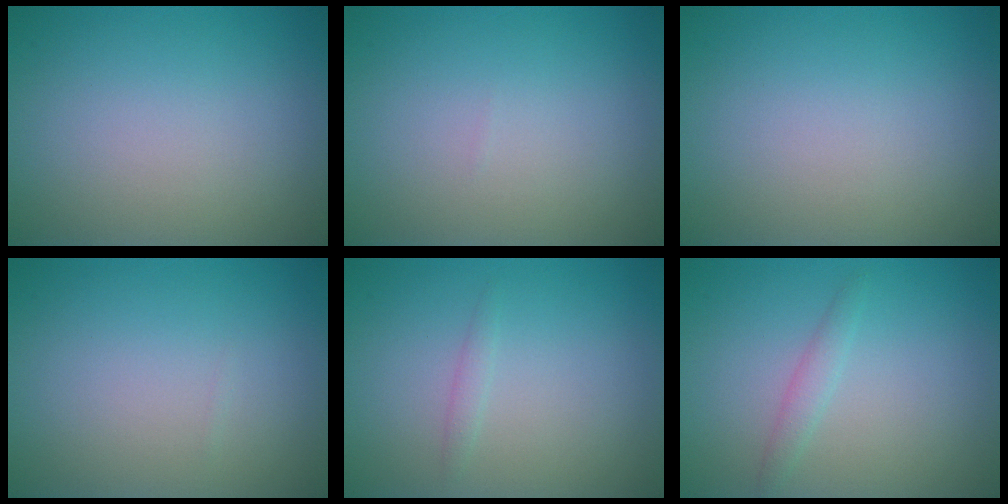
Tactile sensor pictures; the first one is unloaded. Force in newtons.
{"total": 0.0}
{"total": 0.0}
{"total": 0.0}
{"total": 0.8, "press": 0.8, "slide": 0.1}
{"total": 1.2, "press": 1.2, "slide": 0.1}